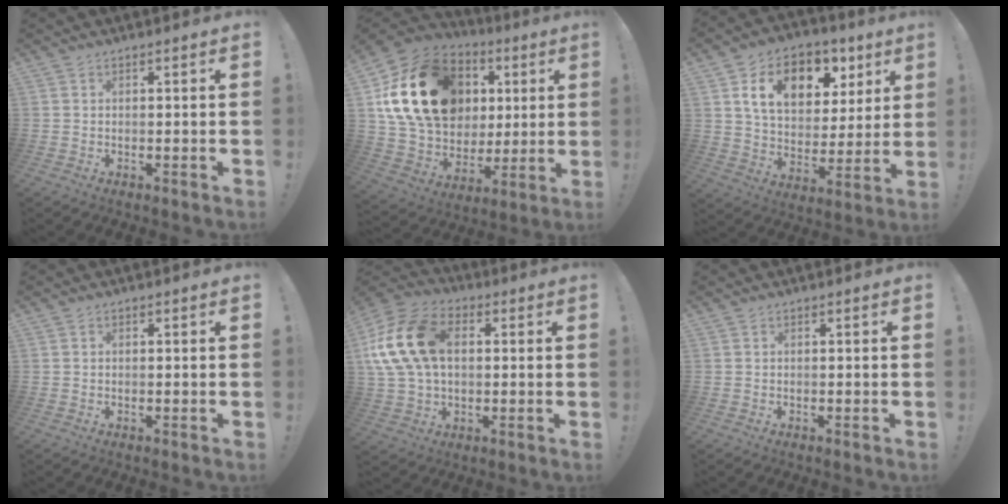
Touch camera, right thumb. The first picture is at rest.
{"total": 24.7, "force": [7.7, 18.3, 14.7], "torque": [-0.258, -0.021, 0.178]}
{"total": 16.3, "force": [7.7, 10.8, 9.5], "torque": [-0.141, -0.033, 0.138]}
{"total": 0.0}
{"total": 19.8, "force": [3.3, 13.8, 13.9], "torque": [-0.251, 0.014, 0.068]}
{"total": 0.0}